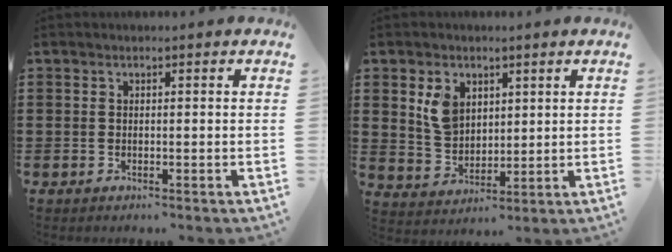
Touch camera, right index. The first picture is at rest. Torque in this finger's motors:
{"motor_torque": [0.81, 0.80, 0.29, 0.10]}